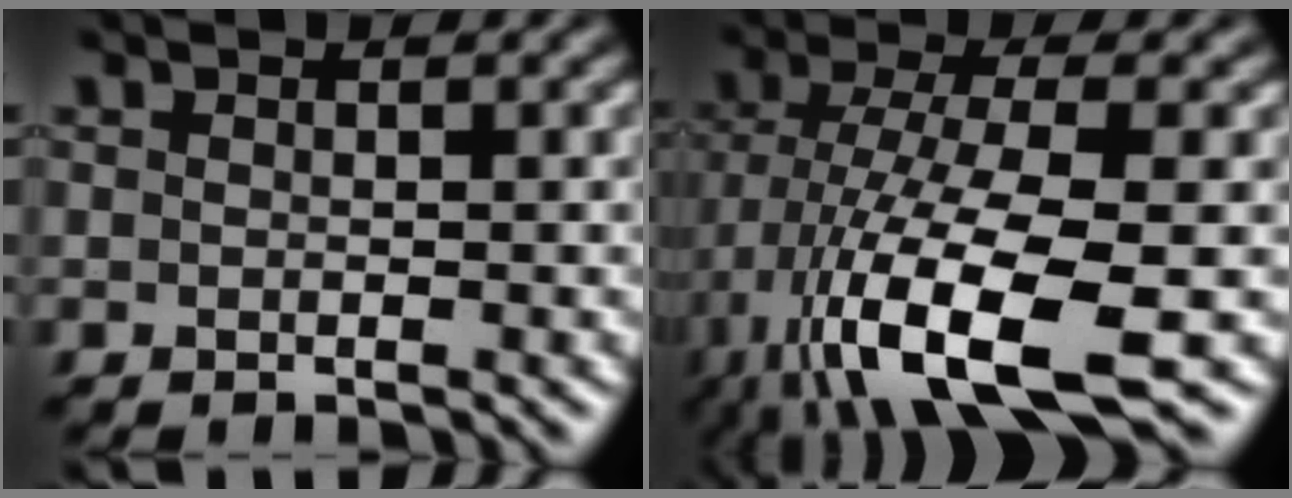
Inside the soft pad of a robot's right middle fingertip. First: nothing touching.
{"total": 11.7, "force": [-4.6, 3.7, 10.1], "torque": [-0.200, -0.012, -0.083]}